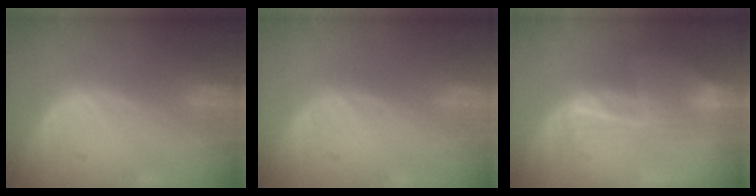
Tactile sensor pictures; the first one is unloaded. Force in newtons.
{"total": 0.0}
{"total": 6.8, "press": 5.9, "slide": 3.5}